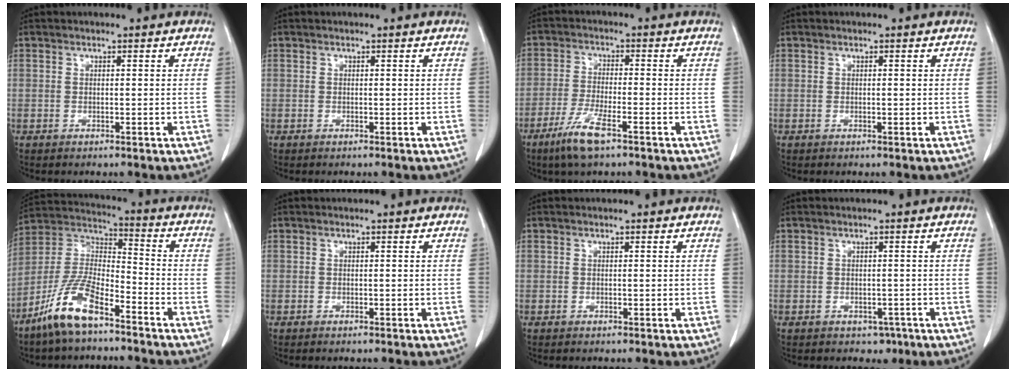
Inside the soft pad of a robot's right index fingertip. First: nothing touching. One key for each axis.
{"total": 0.0}
{"total": 6.7, "fx": -4.3, "fy": 1.1, "fz": 5.0, "tx": -0.112, "ty": -0.012, "tz": -0.080}
{"total": 0.0}
{"total": 11.9, "fx": -8.1, "fy": 3.5, "fz": 8.0, "tx": -0.175, "ty": 0.003, "tz": -0.159}
{"total": 0.0}
{"total": 0.0}
{"total": 2.0, "fx": -1.0, "fy": 1.5, "fz": 0.8, "tx": -0.006, "ty": 0.003, "tz": -0.007}